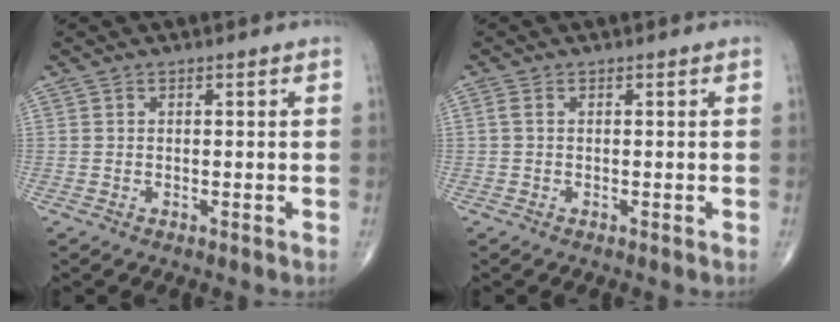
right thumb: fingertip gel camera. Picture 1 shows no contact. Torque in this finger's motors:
{"motor_torque": [-0.52, -0.05, 0.00, -0.15, -0.01]}